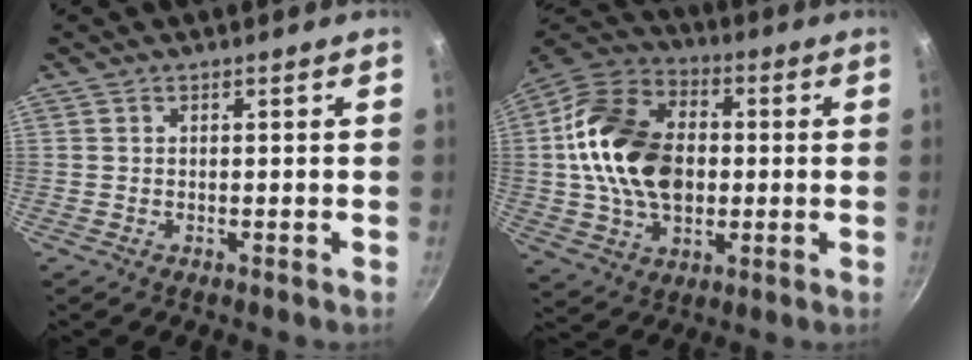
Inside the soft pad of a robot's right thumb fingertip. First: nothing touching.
{"total": 21.6, "force": [0.7, 15.0, 15.5], "torque": [-0.254, 0.025, 0.006]}